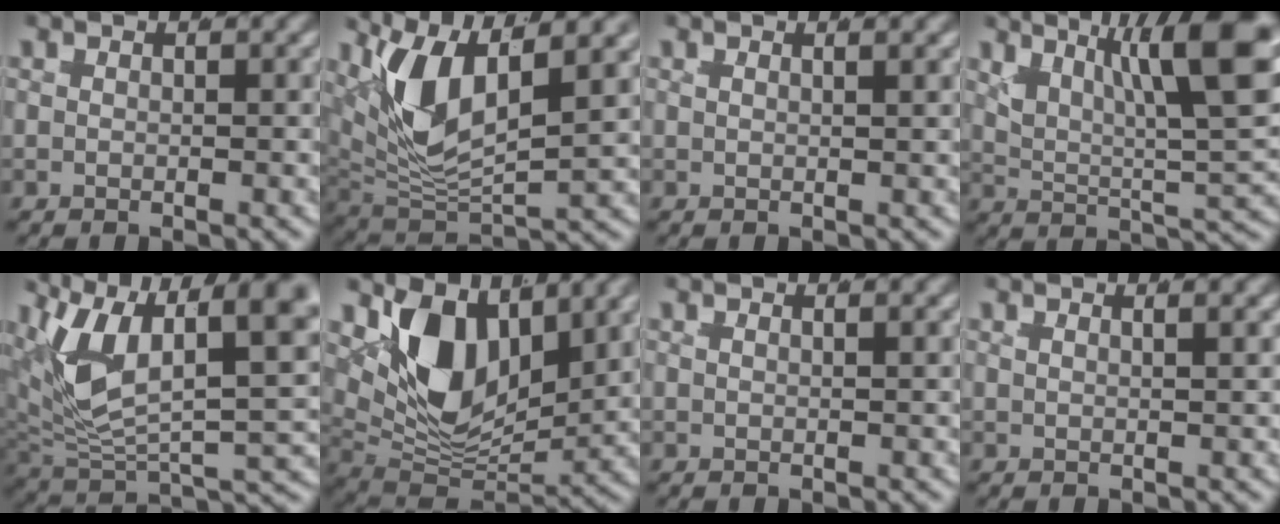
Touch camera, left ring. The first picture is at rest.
{"total": 7.7, "force": [1.6, 3.9, 6.4], "torque": [-0.137, -0.003, 0.020]}
{"total": 1.1, "force": [0.7, 0.1, 0.8], "torque": [-0.011, 0.002, 0.009]}
{"total": 13.6, "force": [4.2, 7.7, 10.4], "torque": [-0.142, 0.004, 0.051]}
{"total": 11.9, "force": [1.1, 6.5, 9.9], "torque": [-0.168, -0.019, 0.014]}
{"total": 9.9, "force": [2.2, 6.4, 7.3], "torque": [-0.146, -0.021, 0.034]}
{"total": 0.7, "force": [0.4, 0.0, 0.5], "torque": [-0.008, 0.000, 0.006]}
{"total": 1.5, "force": [1.0, 0.3, 1.1], "torque": [-0.013, 0.004, 0.013]}